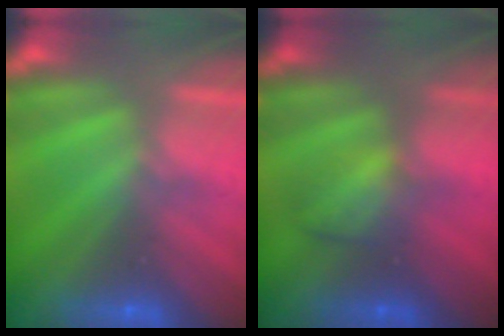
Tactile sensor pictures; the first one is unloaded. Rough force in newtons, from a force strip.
{"total": 2.1}